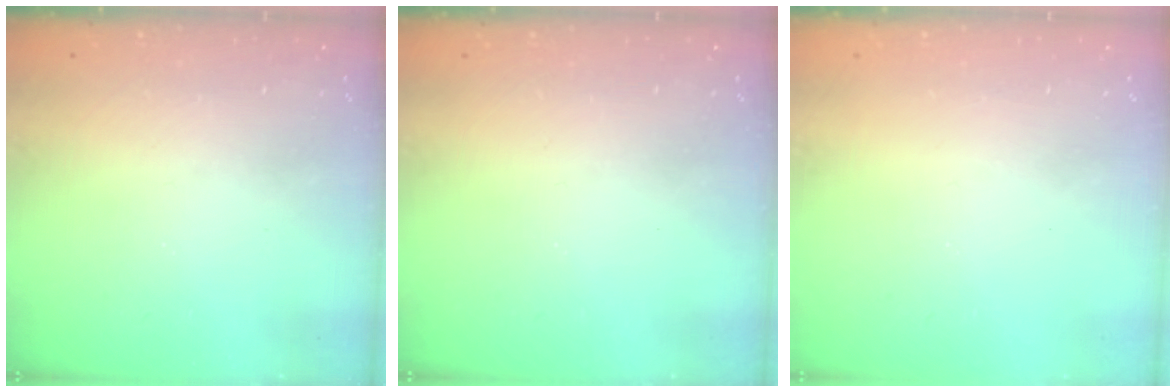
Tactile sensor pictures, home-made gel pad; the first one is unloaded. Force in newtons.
{"total": 0.0}
{"total": 0.0}